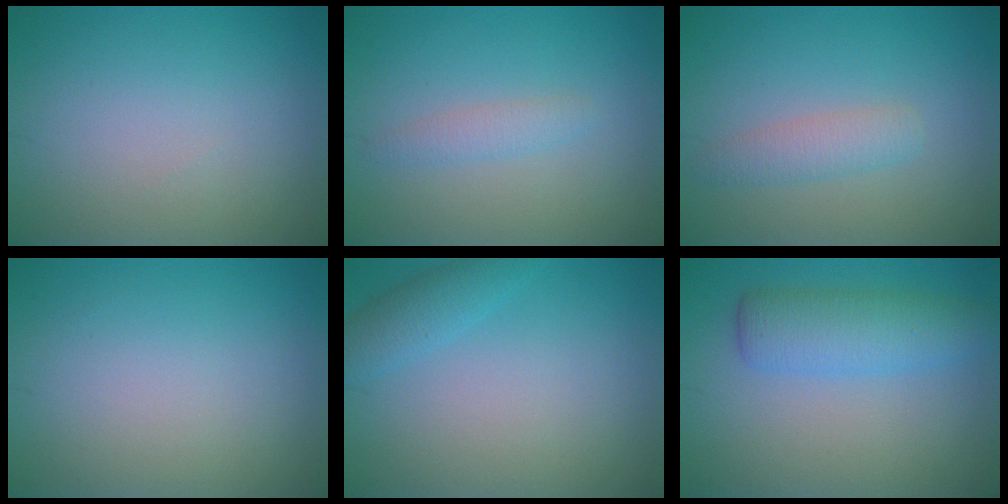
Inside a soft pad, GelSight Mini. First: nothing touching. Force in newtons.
{"total": 1.4, "press": 1.4, "slide": 0.1}
{"total": 2.2, "press": 2.2, "slide": 0.1}
{"total": 0.0}
{"total": 2.1, "press": 2.1, "slide": 0.2}
{"total": 4.5, "press": 4.5, "slide": 0.1}